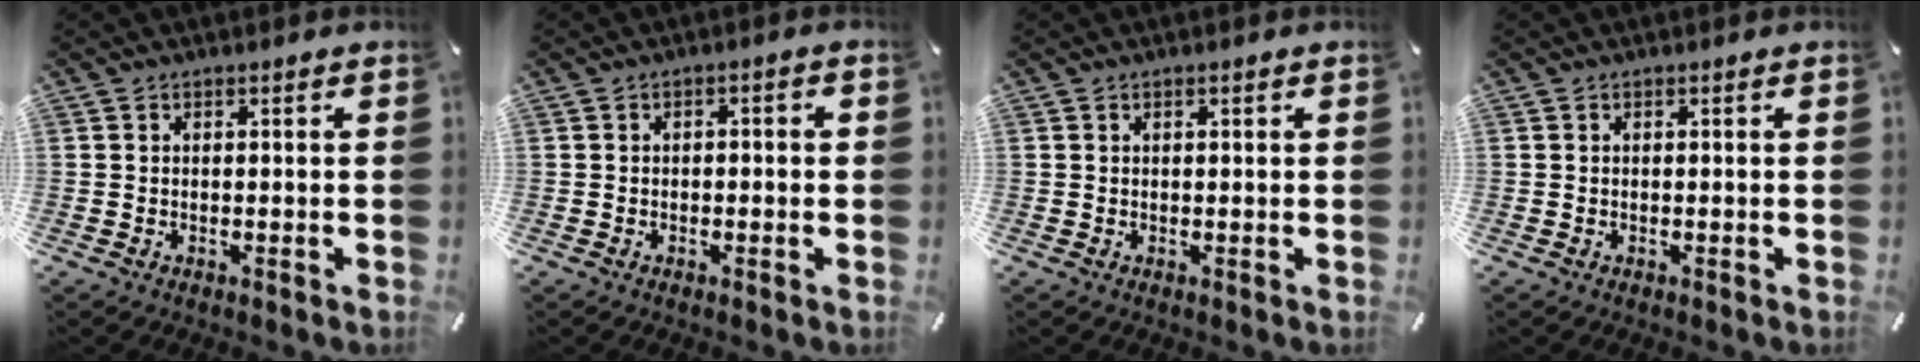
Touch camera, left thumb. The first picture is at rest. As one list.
[{"total": 1.8, "force": [-1.1, 0.9, 1.2], "torque": [-0.020, 0.007, -0.023]}, {"total": 0.8, "force": [0.2, 0.3, 0.7], "torque": [-0.014, 0.002, 0.002]}, {"total": 0.0}]